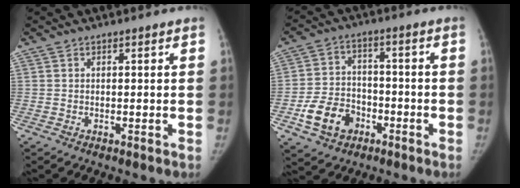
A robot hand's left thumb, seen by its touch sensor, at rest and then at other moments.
{"total": 10.2, "force": [-4.5, 7.5, 5.1], "torque": [-0.075, 0.025, -0.076]}